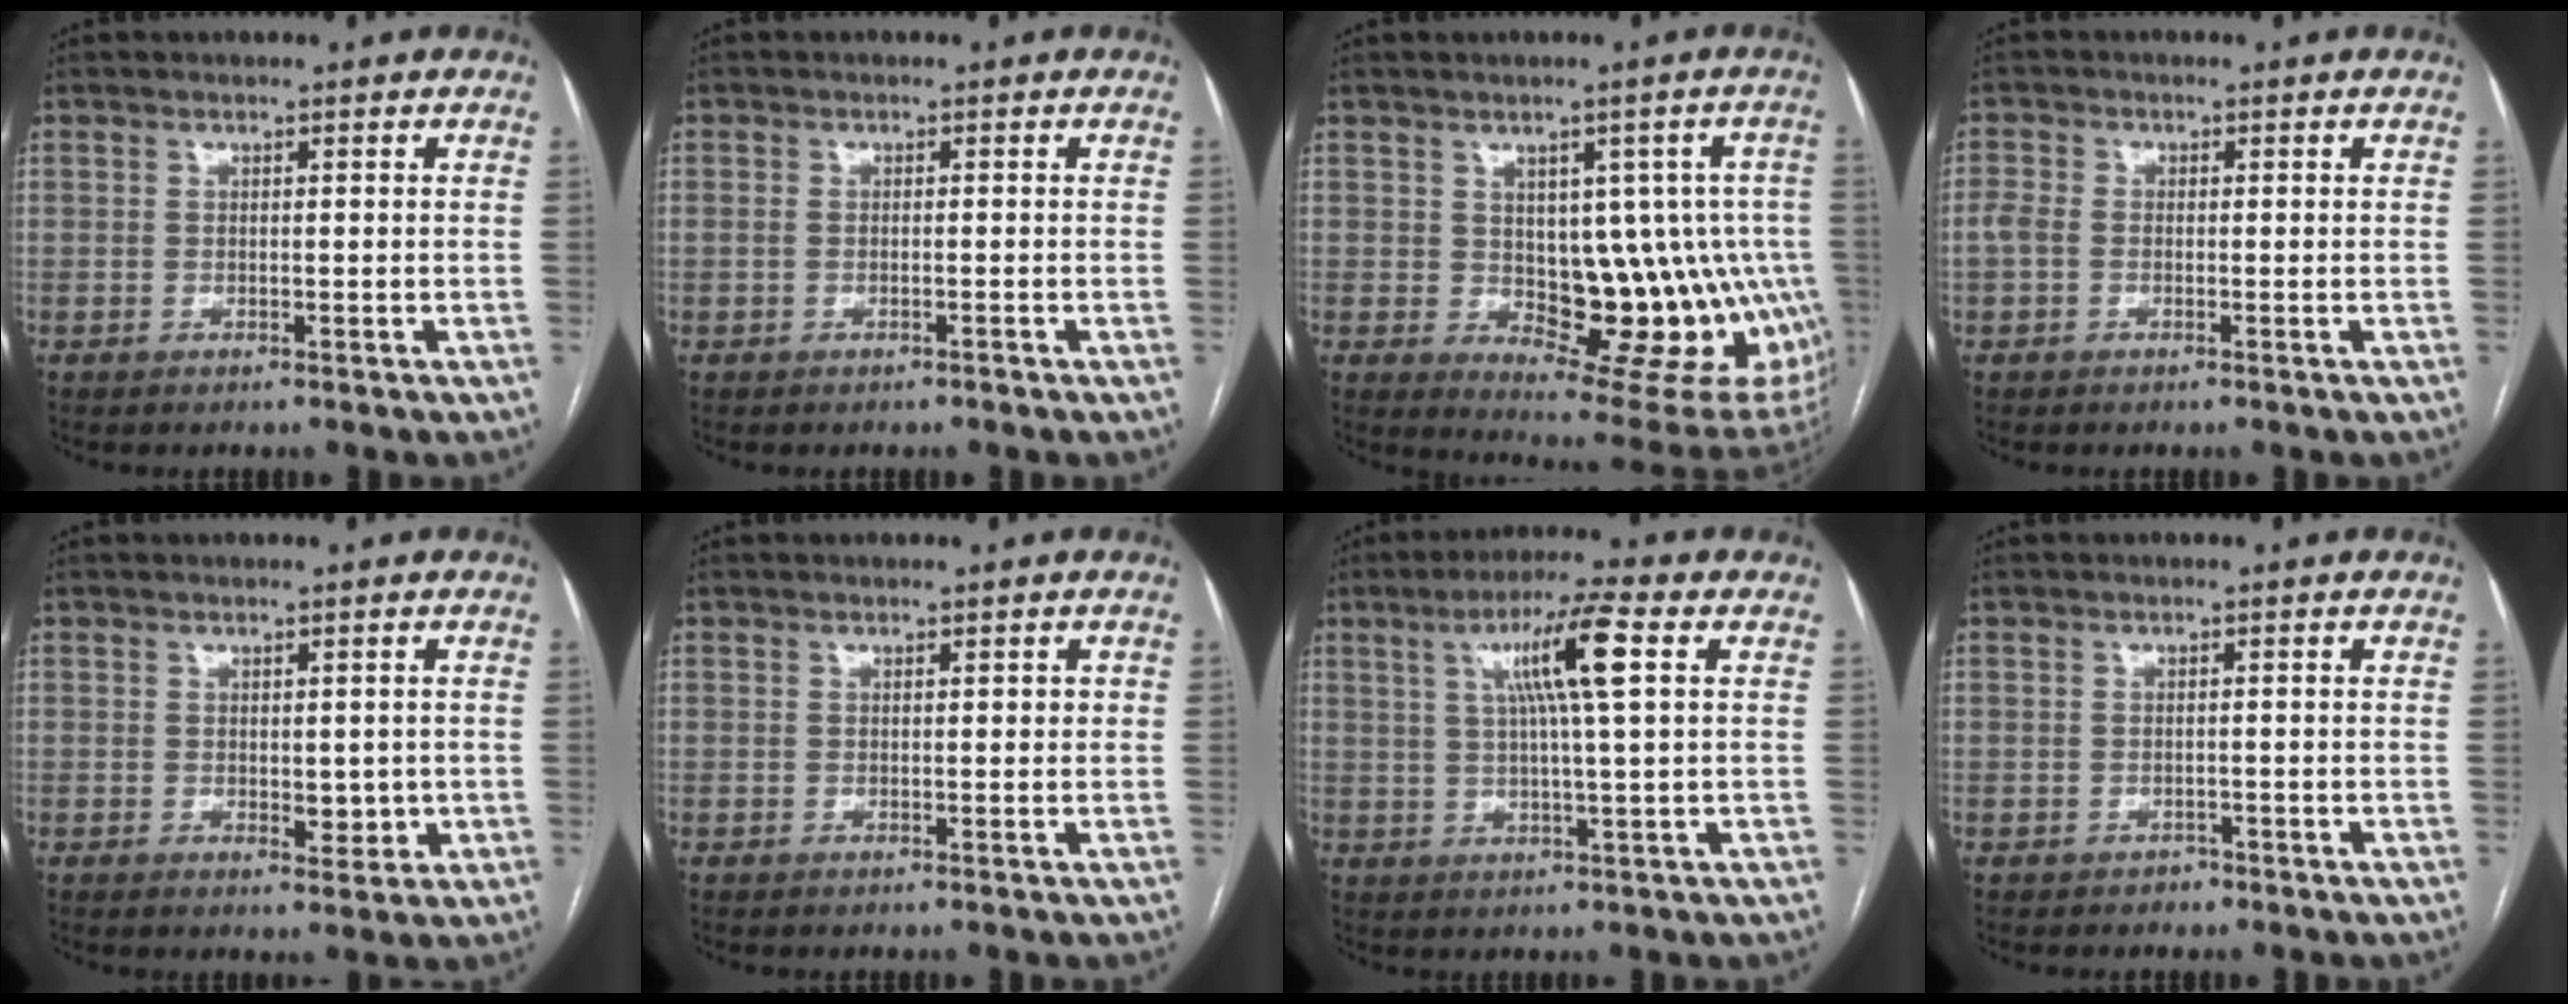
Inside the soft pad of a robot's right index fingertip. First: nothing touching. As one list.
[{"total": 0.7, "force": [-0.5, 0.3, 0.4], "torque": [-0.010, 0.006, -0.005]}, {"total": 16.0, "force": [-1.3, 7.8, 13.9], "torque": [-0.123, 0.017, 0.005]}, {"total": 2.1, "force": [-0.5, 1.6, 1.3], "torque": [-0.036, 0.011, -0.009]}, {"total": 3.3, "force": [-0.3, 1.8, 2.8], "torque": [-0.032, -0.003, 0.003]}, {"total": 0.9, "force": [0.3, 0.4, 0.7], "torque": [-0.009, 0.003, 0.003]}, {"total": 9.2, "force": [2.8, -0.4, 8.7], "torque": [-0.154, 0.009, 0.046]}, {"total": 1.2, "force": [-0.8, 0.9, -0.1], "torque": [-0.003, 0.002, -0.015]}]